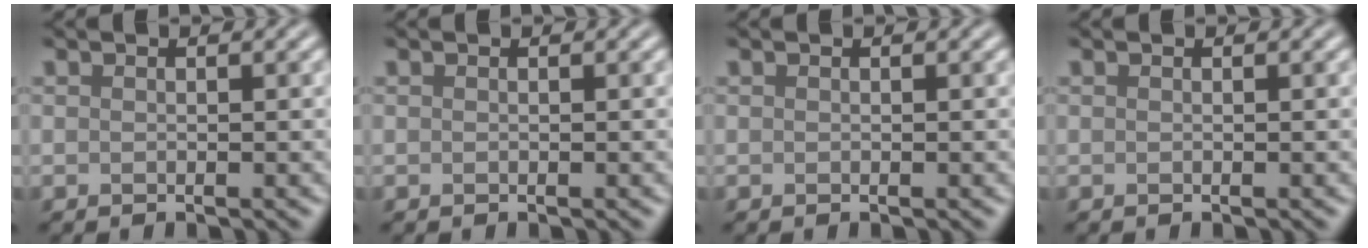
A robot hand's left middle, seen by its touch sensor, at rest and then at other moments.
{"total": 0.0}
{"total": 0.0}
{"total": 0.0}